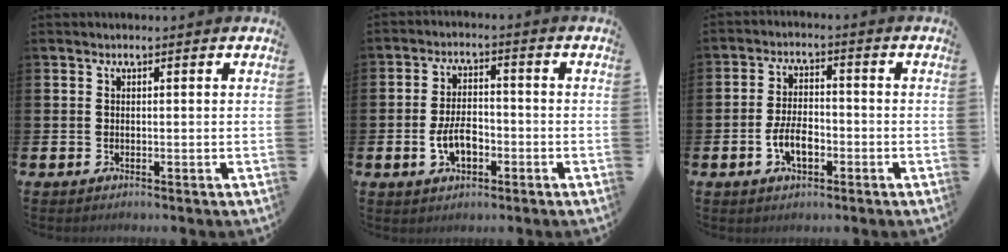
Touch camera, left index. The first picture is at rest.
{"total": 4.9, "force": [-1.6, 2.8, 3.7], "torque": [-0.064, 0.009, -0.029]}
{"total": 4.8, "force": [-1.6, 2.6, 3.7], "torque": [-0.071, 0.006, -0.031]}